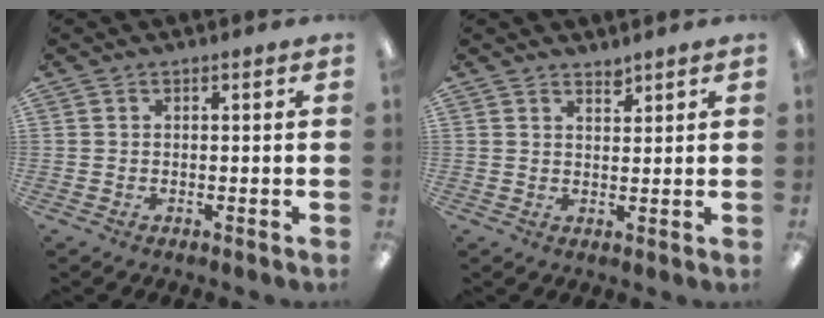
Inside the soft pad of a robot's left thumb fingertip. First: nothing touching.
{"total": 2.0, "force": [1.9, 0.3, 0.1], "torque": [0.004, -0.012, 0.035]}